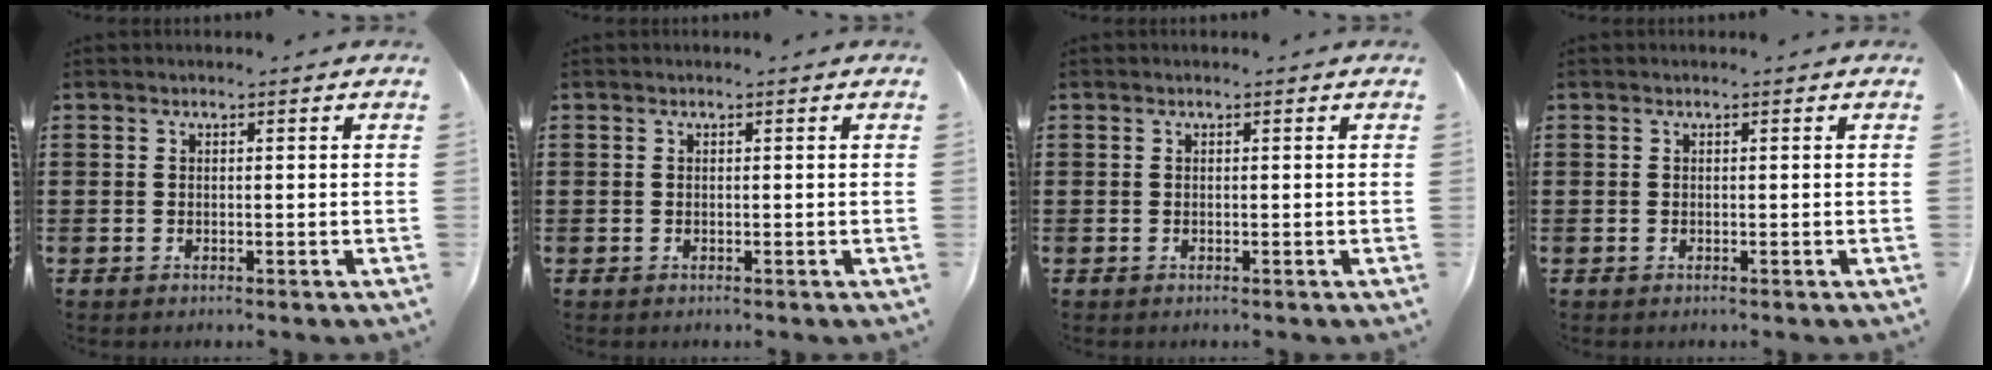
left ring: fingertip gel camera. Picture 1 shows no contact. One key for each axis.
{"total": 0.0}
{"total": 0.0}
{"total": 0.0}